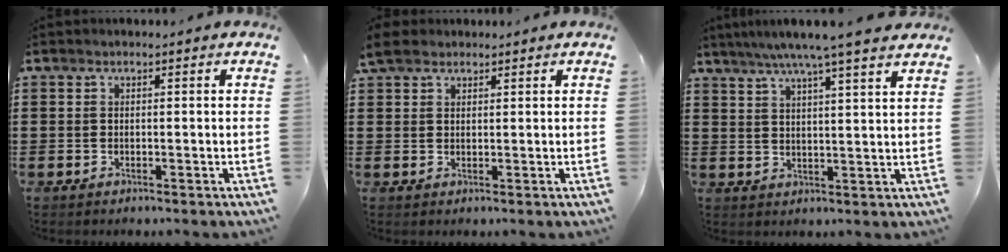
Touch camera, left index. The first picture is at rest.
{"total": 3.2, "force": [2.5, 1.6, 1.1], "torque": [-0.023, 0.006, 0.047]}
{"total": 6.1, "force": [4.9, -0.7, 3.5], "torque": [-0.083, -0.016, 0.082]}